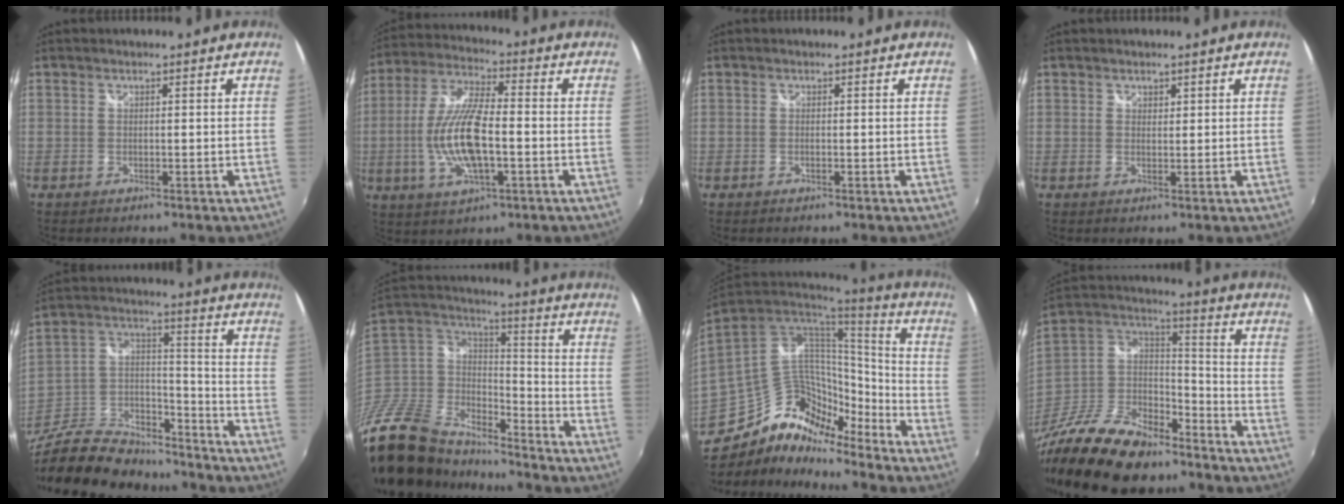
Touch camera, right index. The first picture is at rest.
{"total": 13.5, "force": [-2.5, 4.4, 12.5], "torque": [-0.254, 0.001, -0.043]}
{"total": 0.0}
{"total": 1.0, "force": [0.7, 0.7, 0.1], "torque": [0.001, 0.002, 0.011]}
{"total": 24.0, "force": [-18.4, 10.9, 10.9], "torque": [-0.251, 0.026, -0.295]}
{"total": 23.9, "force": [-17.4, 12.5, 10.5], "torque": [-0.255, 0.012, -0.307]}
{"total": 17.4, "force": [-12.7, 9.7, 6.8], "torque": [-0.157, 0.016, -0.230]}
{"total": 26.8, "force": [-19.2, 12.3, 14.0], "torque": [-0.310, 0.005, -0.322]}